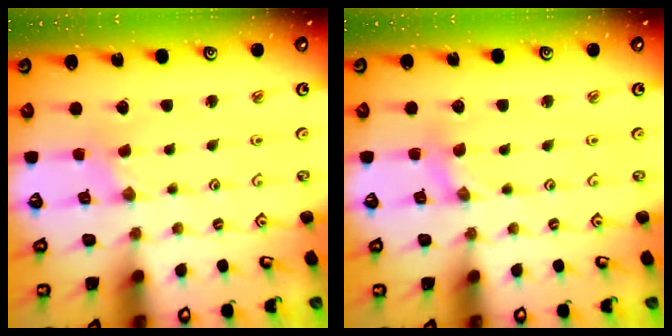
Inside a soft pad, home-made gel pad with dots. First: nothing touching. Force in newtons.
{"total": 2.1, "press": 2.1, "slide": 0.4}